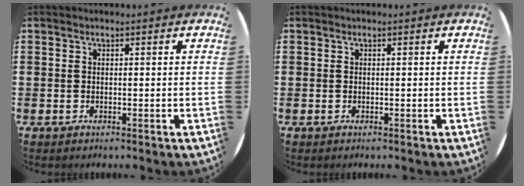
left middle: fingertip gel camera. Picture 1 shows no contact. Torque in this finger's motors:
{"motor_torque": [0.00, 0.00, 0.00, 0.00]}